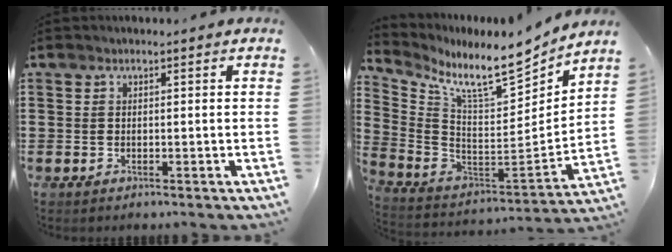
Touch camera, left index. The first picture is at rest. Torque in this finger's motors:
{"motor_torque": [2.14, 0.00, 0.11, 0.11]}